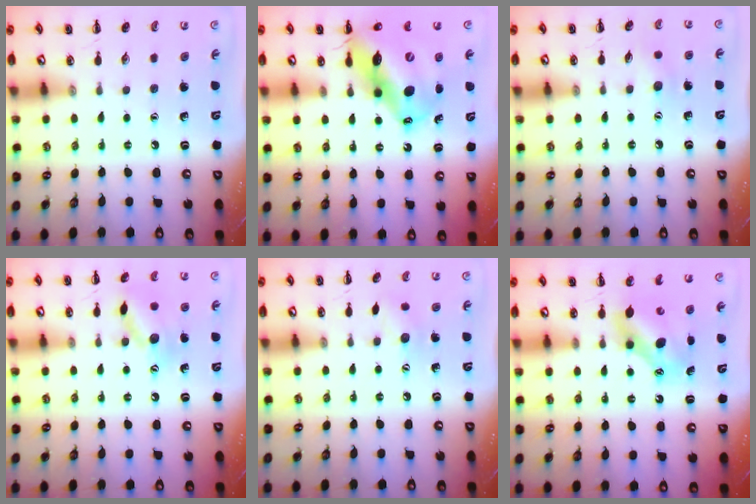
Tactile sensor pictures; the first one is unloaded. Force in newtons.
{"total": 17.3, "press": 16.6, "slide": 4.9}
{"total": 5.9, "press": 5.8, "slide": 1.1}
{"total": 11.7, "press": 11.7, "slide": 0.5}
{"total": 6.5, "press": 6.4, "slide": 1.4}
{"total": 7.1, "press": 7.0, "slide": 1.1}